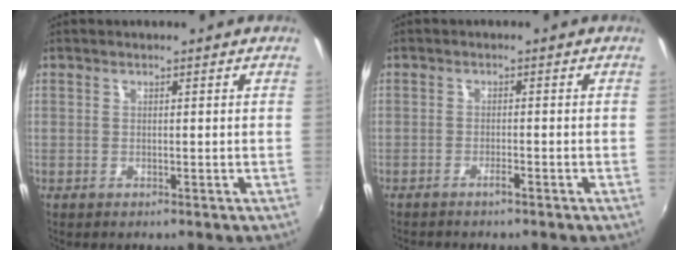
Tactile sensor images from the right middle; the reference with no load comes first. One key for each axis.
{"total": 1.6, "fx": -1.4, "fy": 0.0, "fz": 0.7, "tx": -0.018, "ty": 0.002, "tz": -0.026}